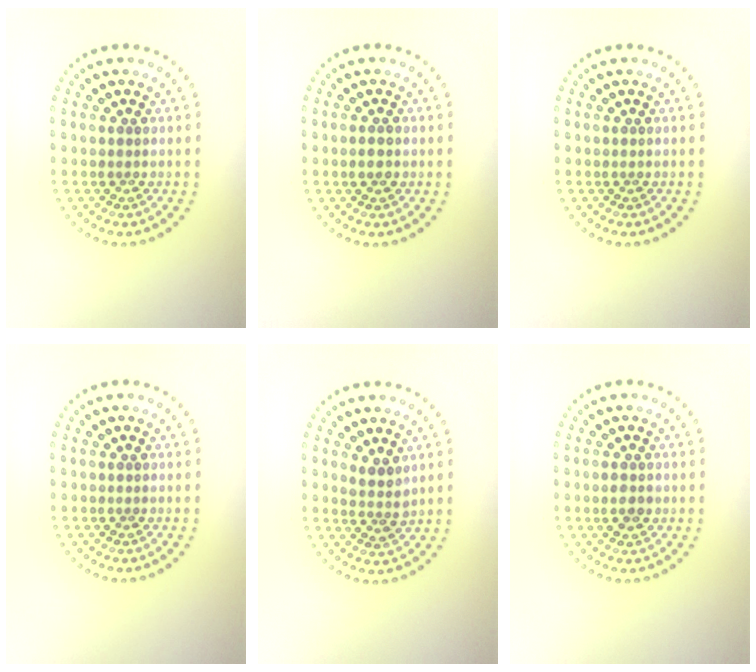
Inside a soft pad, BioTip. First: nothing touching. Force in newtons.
{"total": 1.2, "press": 1.2, "slide": 0.3}
{"total": 0.0}
{"total": 0.0}
{"total": 1.9, "press": 1.5, "slide": 1.0}
{"total": 1.6, "press": 1.6, "slide": 0.1}